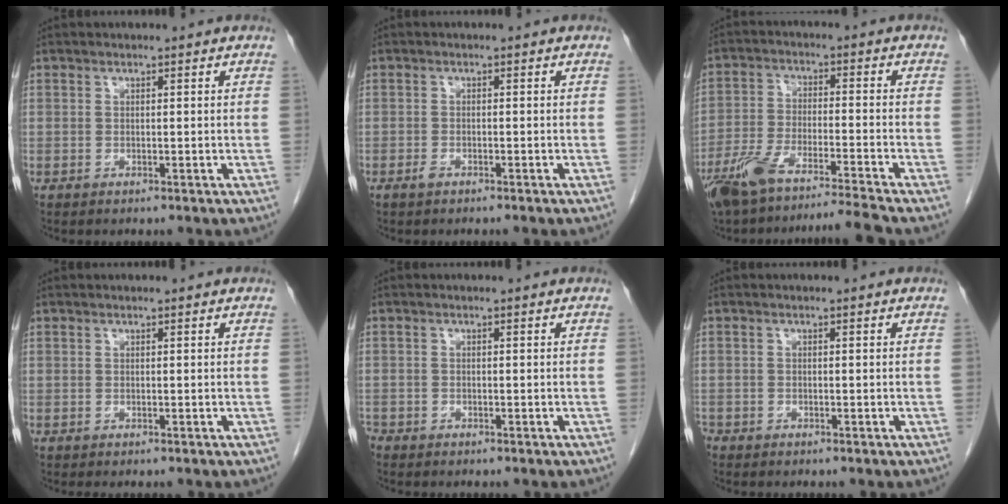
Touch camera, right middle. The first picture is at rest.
{"total": 0.9, "force": [-0.8, 0.0, 0.5], "torque": [-0.014, 0.000, -0.015]}
{"total": 11.2, "force": [-9.5, -1.0, 5.8], "torque": [-0.102, -0.014, -0.166]}
{"total": 1.1, "force": [-1.0, 0.3, 0.4], "torque": [-0.009, -0.003, -0.013]}
{"total": 2.1, "force": [-1.8, 0.9, 0.6], "torque": [-0.010, -0.003, -0.026]}
{"total": 1.7, "force": [-1.5, 0.8, 0.5], "torque": [-0.009, -0.002, -0.021]}